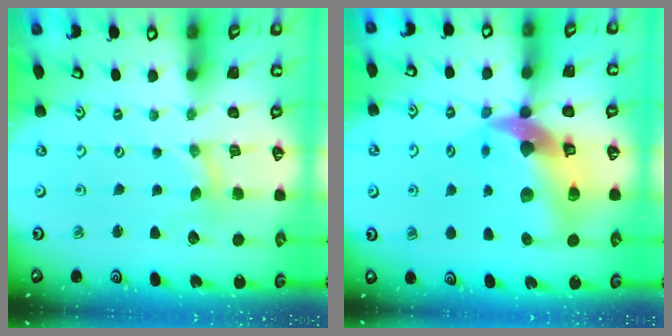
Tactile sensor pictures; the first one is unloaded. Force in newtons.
{"total": 16.6, "press": 16.4, "slide": 2.5}